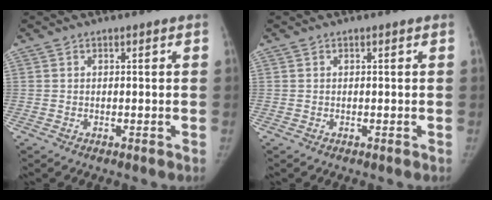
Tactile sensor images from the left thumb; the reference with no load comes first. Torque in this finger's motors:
{"motor_torque": [0.08, 0.00, 0.14, -0.23, 0.02]}